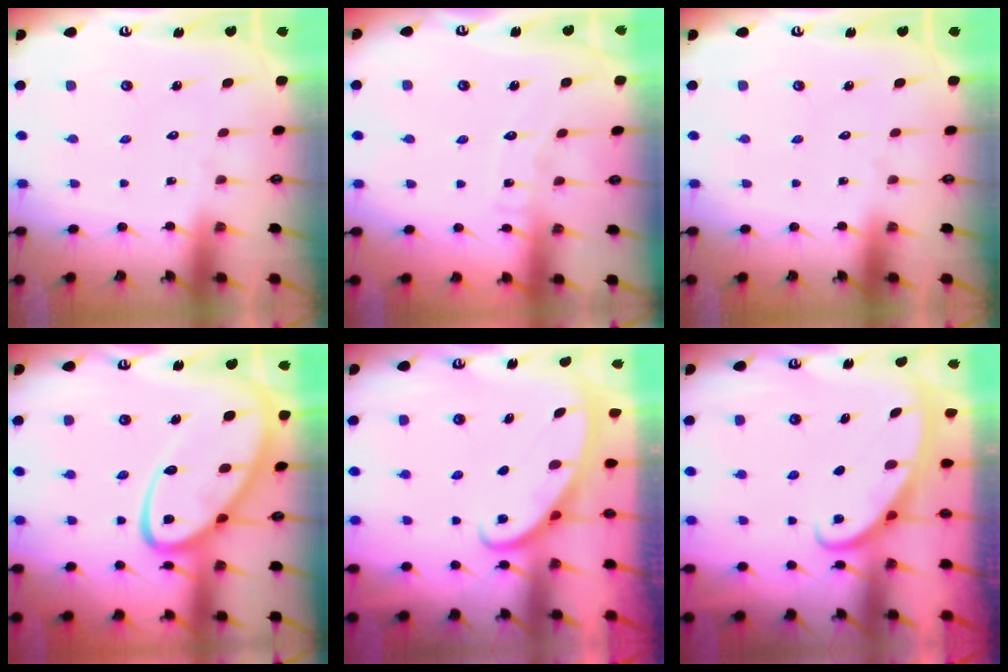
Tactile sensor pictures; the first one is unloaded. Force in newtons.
{"total": 5.0, "press": 5.0, "slide": 0.6}
{"total": 0.0}
{"total": 15.8, "press": 15.7, "slide": 1.6}
{"total": 2.6, "press": 2.6, "slide": 0.5}
{"total": 2.5, "press": 2.5, "slide": 0.4}